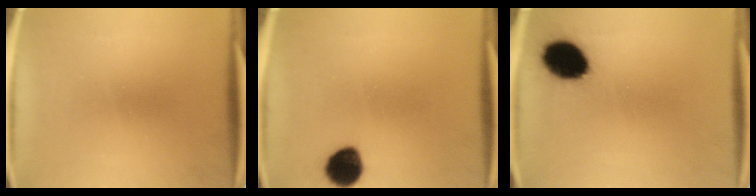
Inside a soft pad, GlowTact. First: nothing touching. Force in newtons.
{"total": 8.6}
{"total": 11.7}